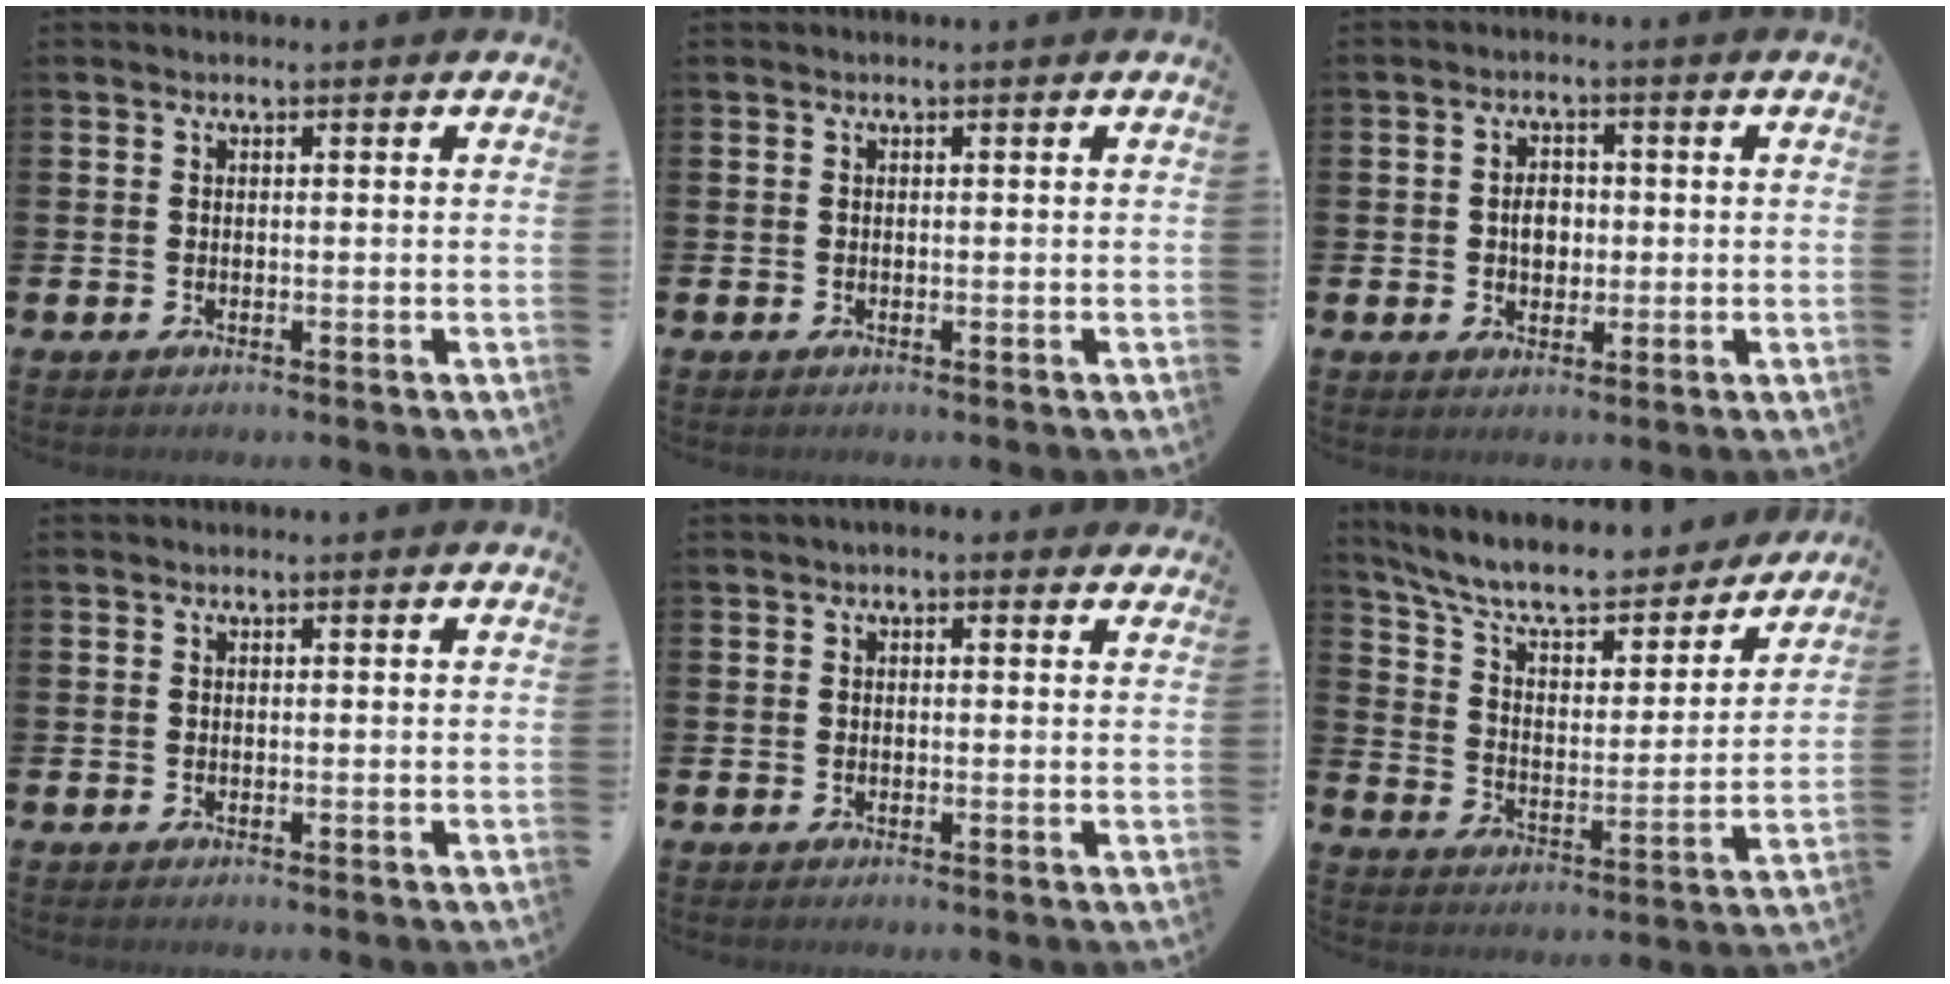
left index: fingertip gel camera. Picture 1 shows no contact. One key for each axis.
{"total": 0.0}
{"total": 3.0, "fx": 0.0, "fy": 2.3, "fz": 2.0, "tx": -0.016, "ty": -0.001, "tz": -0.009}
{"total": 0.0}
{"total": 0.9, "fx": 0.5, "fy": 0.6, "fz": 0.4, "tx": -0.005, "ty": 0.008, "tz": 0.007}
{"total": 9.9, "fx": 8.9, "fy": 2.4, "fz": 3.7, "tx": -0.107, "ty": -0.059, "tz": 0.151}